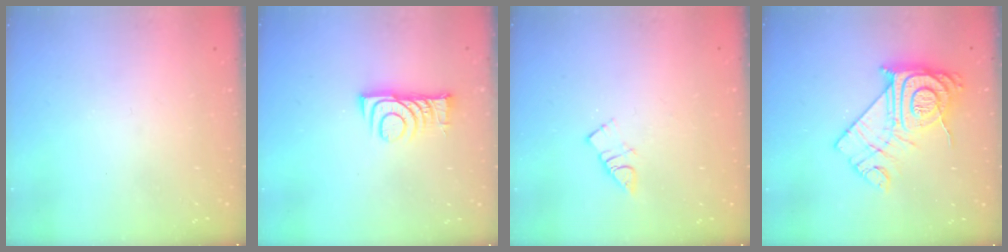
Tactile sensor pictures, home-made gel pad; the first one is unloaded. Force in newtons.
{"total": 8.1, "press": 8.1, "slide": 0.9}
{"total": 3.9, "press": 3.9, "slide": 0.3}
{"total": 18.1, "press": 18.0, "slide": 1.5}